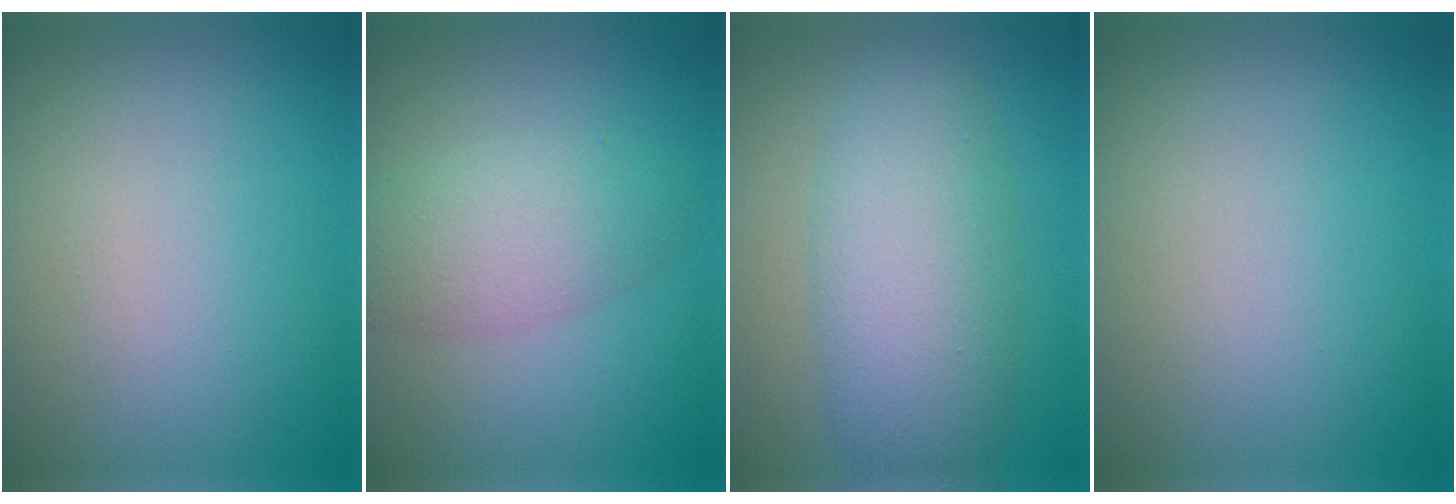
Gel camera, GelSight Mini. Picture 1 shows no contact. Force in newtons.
{"total": 4.2, "press": 4.2, "slide": 0.2}
{"total": 6.6, "press": 6.6, "slide": 0.2}
{"total": 0.0}